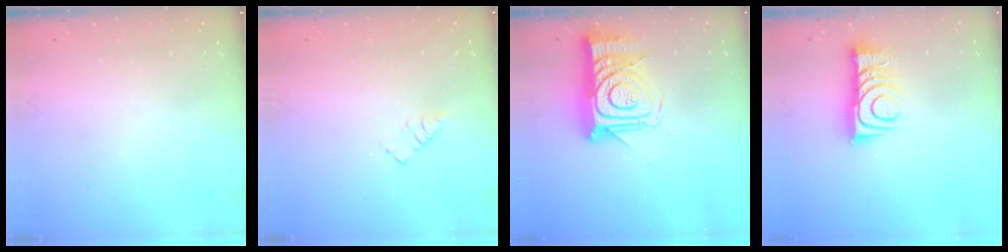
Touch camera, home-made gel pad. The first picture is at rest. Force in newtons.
{"total": 3.3, "press": 3.3, "slide": 0.4}
{"total": 16.2, "press": 16.2, "slide": 1.1}
{"total": 10.3, "press": 10.3, "slide": 0.4}